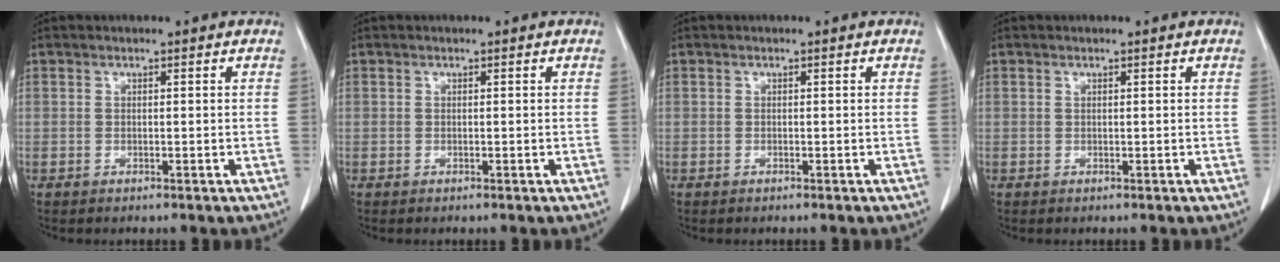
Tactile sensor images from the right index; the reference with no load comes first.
{"total": 0.0}
{"total": 0.0}
{"total": 0.0}